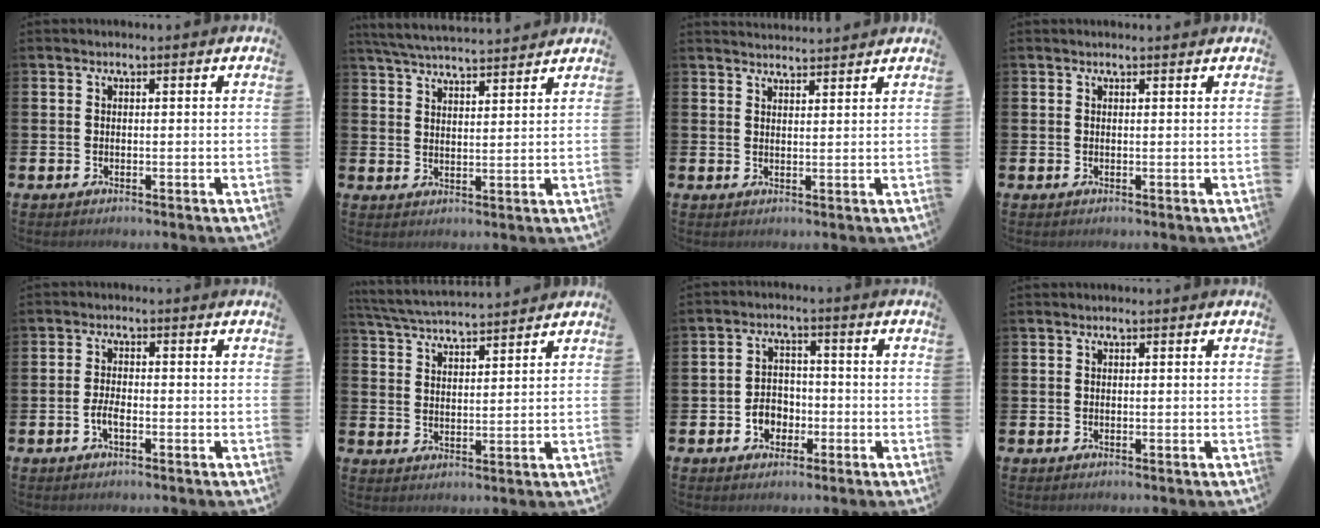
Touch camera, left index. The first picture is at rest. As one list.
[{"total": 5.2, "force": [5.2, 0.2, 0.9], "torque": [-0.036, -0.027, 0.093]}, {"total": 2.7, "force": [2.7, 0.1, 0.0], "torque": [0.008, -0.020, 0.046]}, {"total": 0.5, "force": [0.5, 0.0, 0.1], "torque": [0.010, -0.005, 0.007]}, {"total": 2.1, "force": [-0.9, 0.8, 1.8], "torque": [-0.026, 0.000, -0.020]}, {"total": 4.8, "force": [4.7, 0.3, 0.7], "torque": [-0.032, -0.028, 0.084]}, {"total": 3.9, "force": [-1.6, 3.1, 1.7], "torque": [-0.021, -0.001, -0.038]}, {"total": 0.0}]